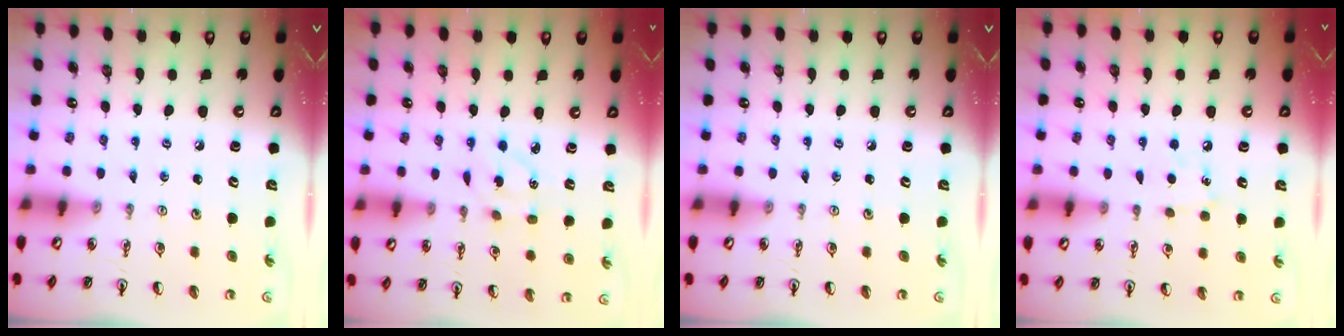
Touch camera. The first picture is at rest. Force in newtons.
{"total": 4.2, "press": 4.1, "slide": 0.9}
{"total": 0.0}
{"total": 7.1, "press": 7.1, "slide": 0.9}